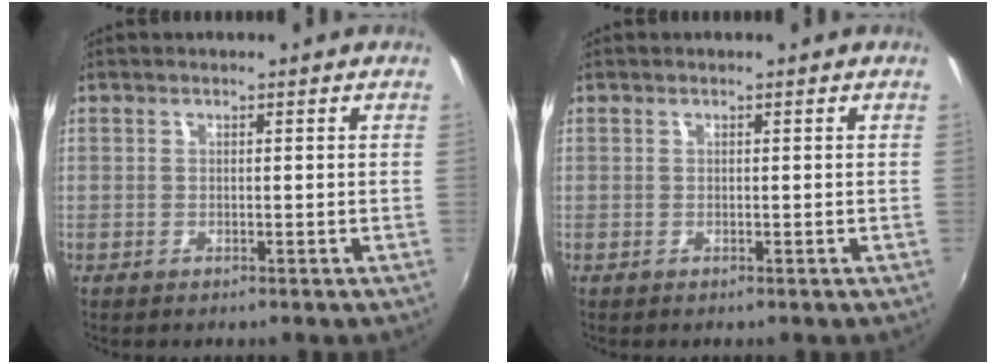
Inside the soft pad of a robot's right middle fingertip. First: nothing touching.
{"total": 0.0}